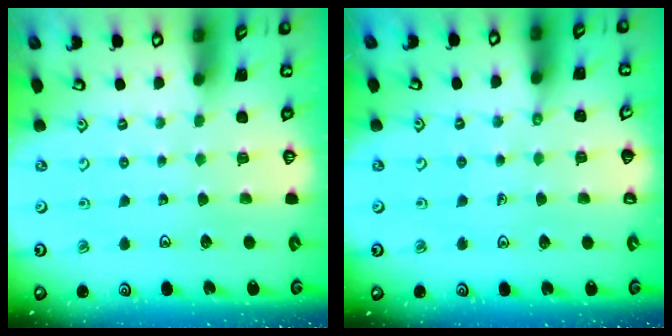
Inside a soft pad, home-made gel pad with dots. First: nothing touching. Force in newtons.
{"total": 2.3, "press": 2.3, "slide": 0.5}